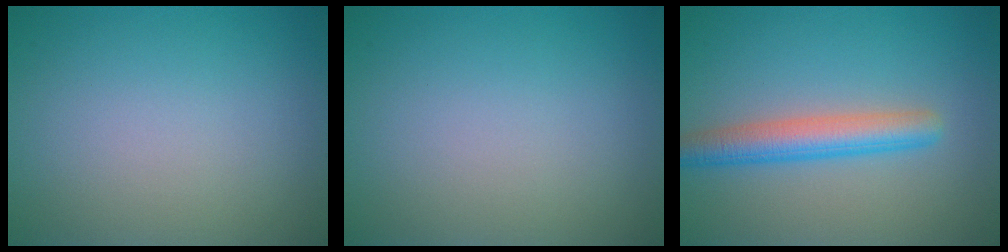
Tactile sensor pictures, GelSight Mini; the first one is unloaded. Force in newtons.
{"total": 0.0}
{"total": 4.1, "press": 4.1, "slide": 0.1}